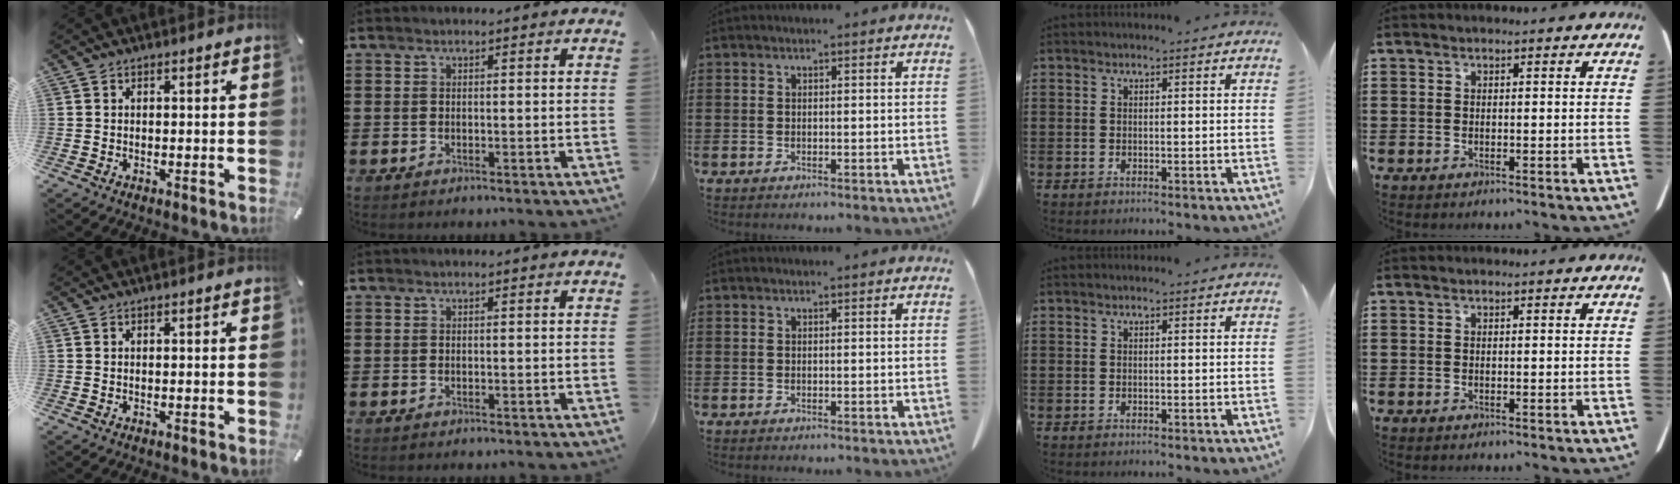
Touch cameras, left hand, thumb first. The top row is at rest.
{}